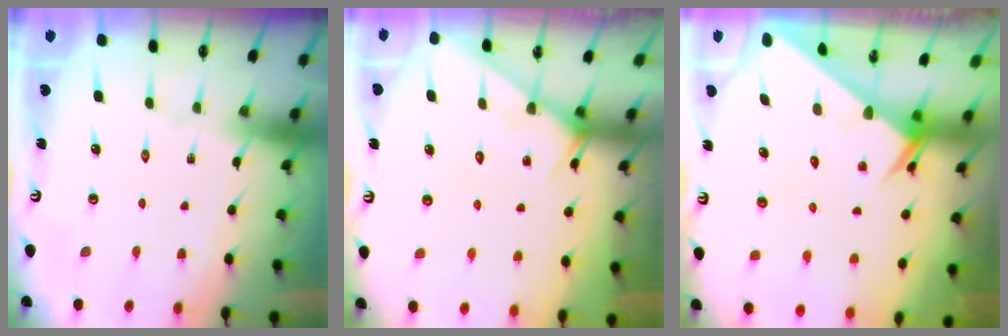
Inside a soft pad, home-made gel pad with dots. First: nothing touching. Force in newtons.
{"total": 5.5, "press": 5.5, "slide": 0.4}
{"total": 2.5, "press": 2.5, "slide": 0.1}